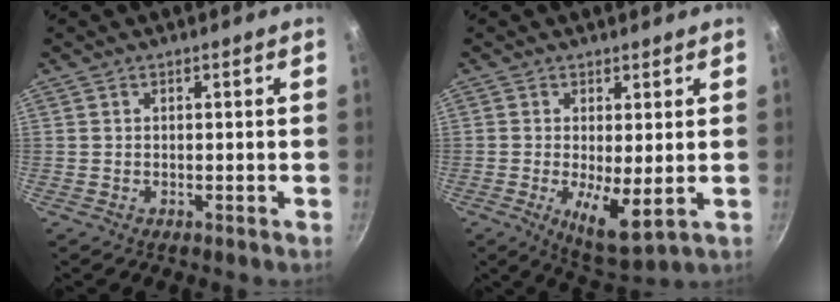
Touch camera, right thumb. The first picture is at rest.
{"total": 7.9, "force": [-0.6, 2.5, 7.5], "torque": [-0.119, -0.022, 0.001]}